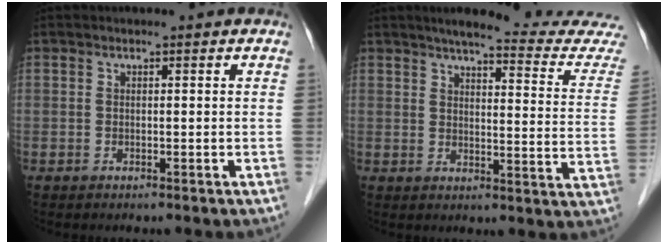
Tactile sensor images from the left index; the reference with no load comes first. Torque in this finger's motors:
{"motor_torque": [-0.32, -1.30, -0.03, -0.01]}